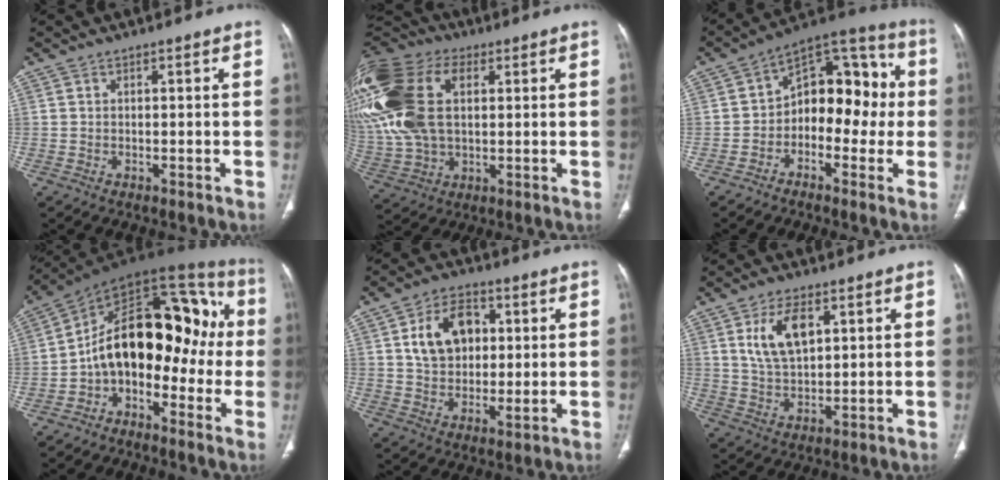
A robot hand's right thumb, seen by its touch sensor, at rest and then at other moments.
{"total": 30.4, "force": [7.7, 19.5, 22.1], "torque": [-0.556, 0.044, 0.155]}
{"total": 14.8, "force": [-0.8, 9.5, 11.3], "torque": [-0.104, 0.053, -0.031]}
{"total": 20.0, "force": [-2.3, 12.1, 15.7], "torque": [-0.188, 0.083, -0.048]}
{"total": 12.3, "force": [3.4, 8.4, 8.4], "torque": [-0.110, -0.005, 0.059]}
{"total": 9.3, "force": [3.4, 4.8, 7.2], "torque": [-0.127, -0.011, 0.071]}